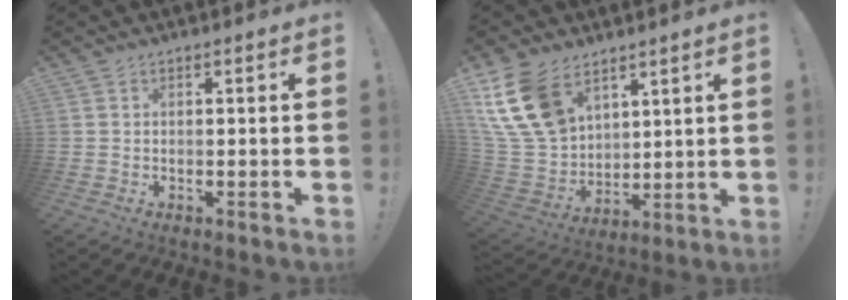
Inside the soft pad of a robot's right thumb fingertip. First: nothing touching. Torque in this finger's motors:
{"motor_torque": [0.29, 0.45, 0.75, 0.61, 0.11]}